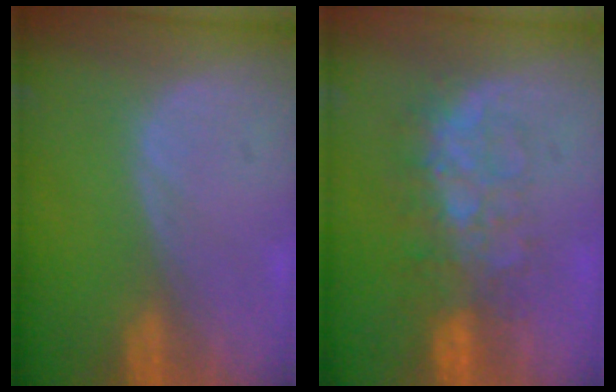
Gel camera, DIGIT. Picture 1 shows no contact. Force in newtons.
{"total": 8.0, "press": 7.3, "slide": 3.2}